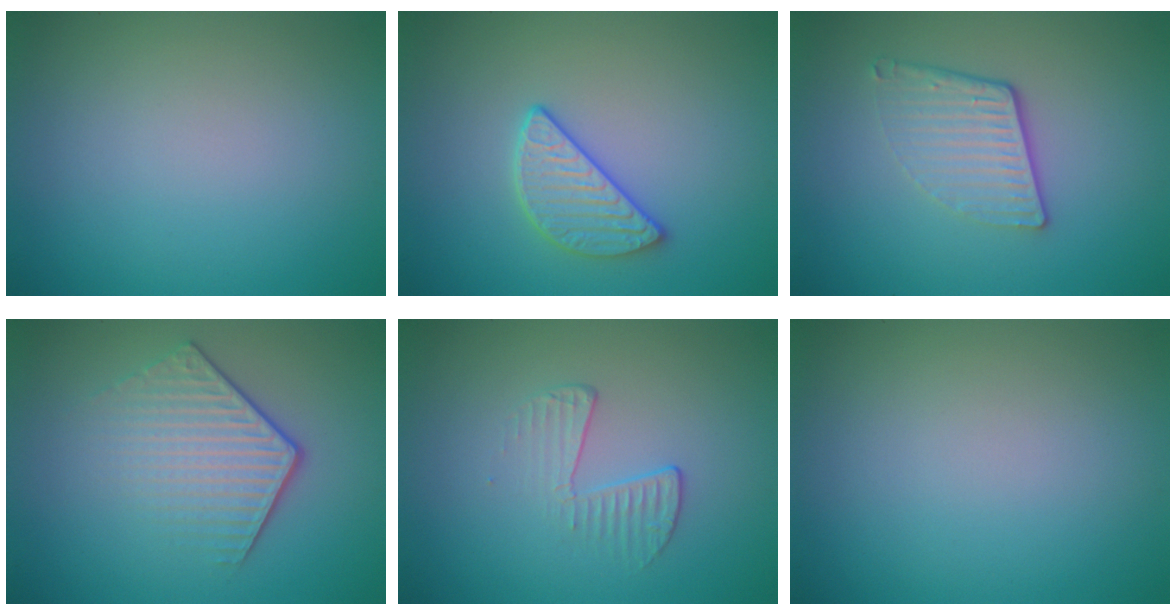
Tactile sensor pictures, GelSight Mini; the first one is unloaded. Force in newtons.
{"total": 2.9, "press": 2.6, "slide": 1.1}
{"total": 3.7, "press": 2.6, "slide": 2.6}
{"total": 4.2, "press": 3.1, "slide": 2.9}
{"total": 1.9, "press": 0.7, "slide": 1.8}
{"total": 0.0}